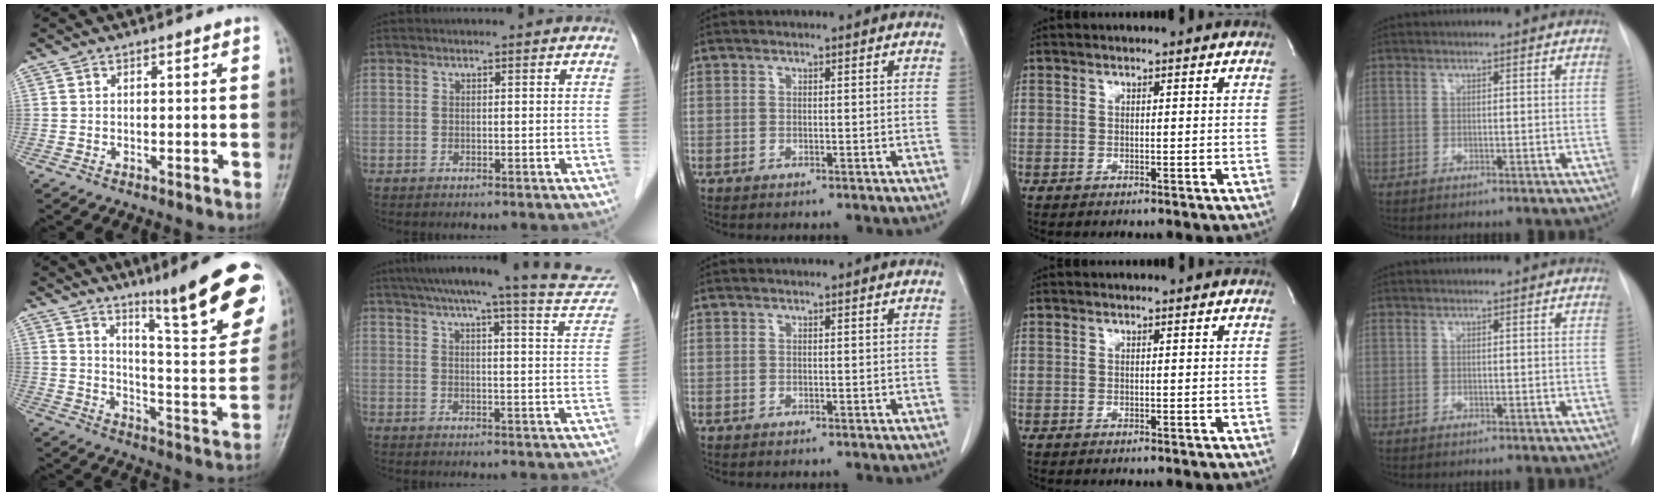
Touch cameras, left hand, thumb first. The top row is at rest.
{"thumb": {"total": 19.1, "force": [11.9, 2.9, 14.7], "torque": [-0.160, -0.067, 0.177]}, "index": {"total": 17.0, "force": [15.6, -0.1, 6.9], "torque": [-0.096, -0.038, 0.181]}}